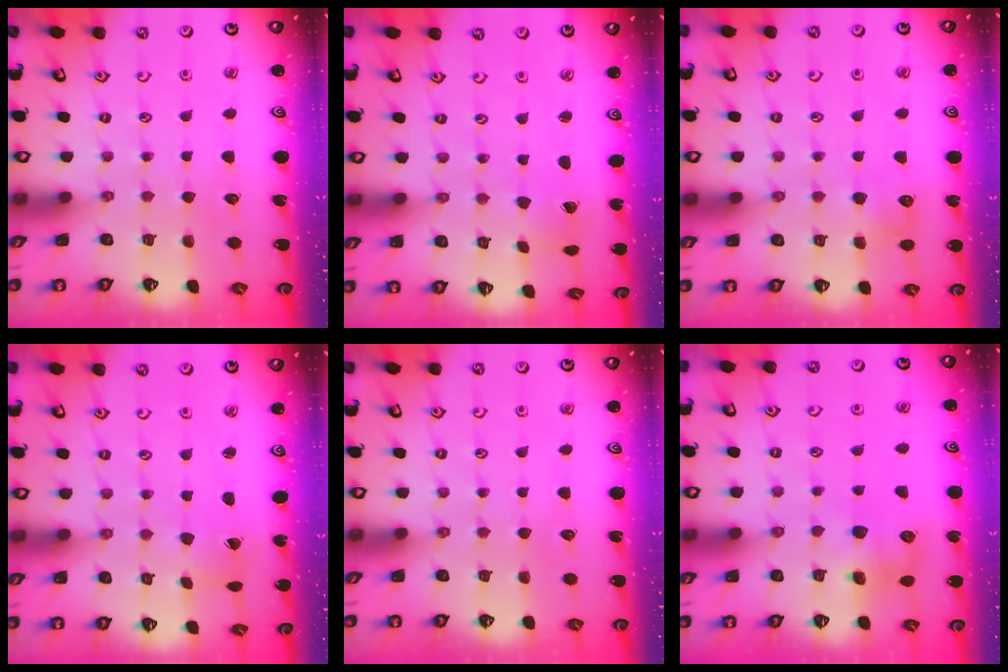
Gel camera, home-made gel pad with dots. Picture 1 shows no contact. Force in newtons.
{"total": 1.0, "press": 1.0, "slide": 0.1}
{"total": 8.5, "press": 8.5, "slide": 0.7}
{"total": 1.5, "press": 1.4, "slide": 0.2}
{"total": 0.0}
{"total": 8.6, "press": 8.6, "slide": 0.5}